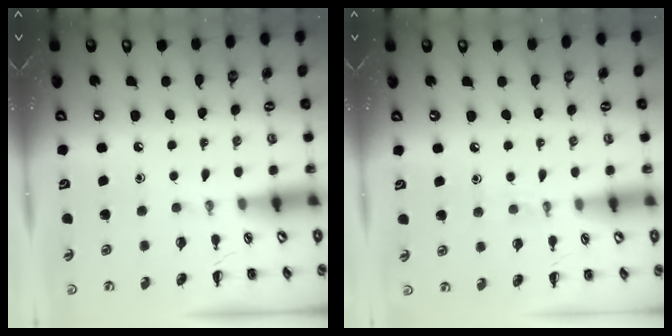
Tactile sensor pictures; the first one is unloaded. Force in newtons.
{"total": 3.2, "press": 3.1, "slide": 1.0}